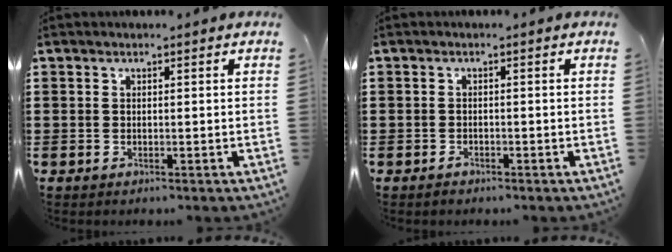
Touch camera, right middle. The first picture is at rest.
{"total": 0.9, "force": [-0.8, 0.4, 0.3], "torque": [-0.007, 0.000, -0.016]}